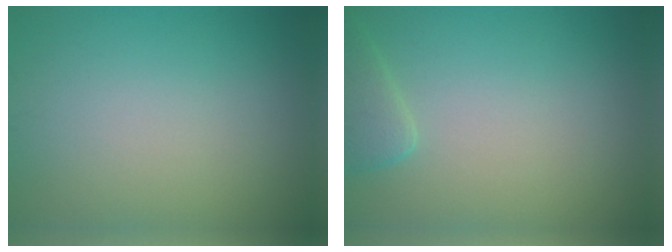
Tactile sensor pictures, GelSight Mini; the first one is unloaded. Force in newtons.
{"total": 2.0, "press": 2.0, "slide": 0.2}